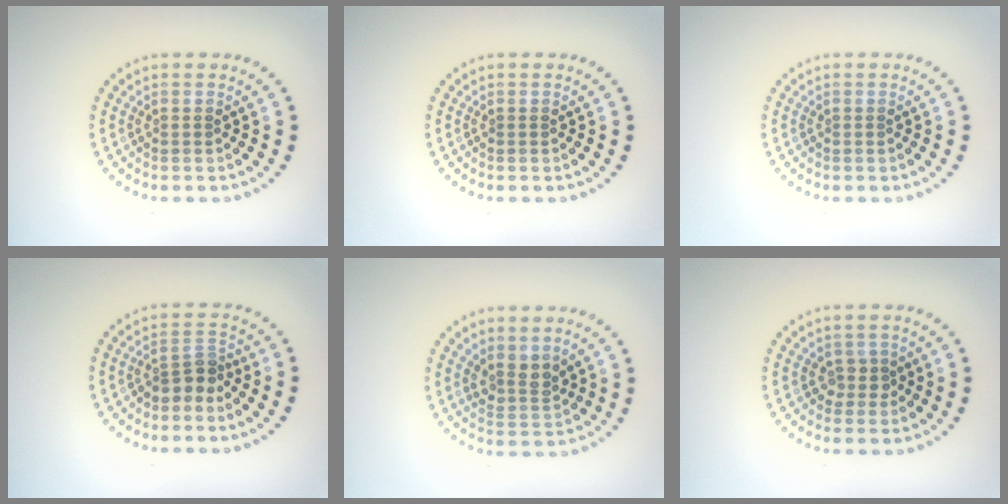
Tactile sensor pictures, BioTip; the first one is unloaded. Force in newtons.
{"total": 0.0}
{"total": 0.0}
{"total": 2.3, "press": 1.8, "slide": 1.5}
{"total": 2.3, "press": 1.9, "slide": 1.3}
{"total": 1.3, "press": 1.1, "slide": 0.8}